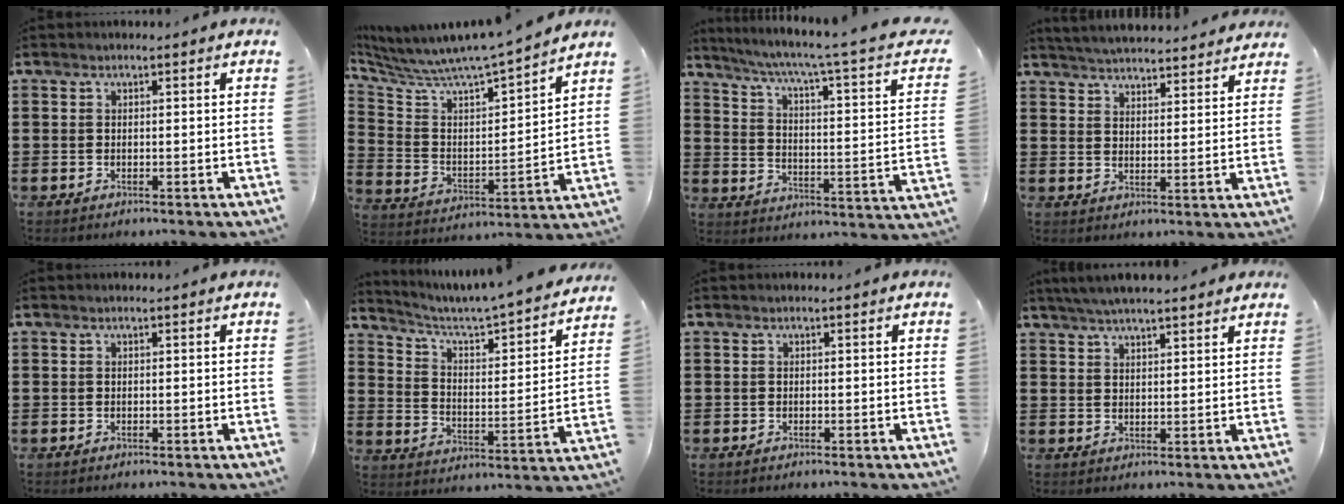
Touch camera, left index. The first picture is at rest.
{"total": 6.9, "force": [6.6, -0.7, 1.9], "torque": [-0.071, -0.071, 0.103]}
{"total": 4.8, "force": [2.9, -0.5, 3.8], "torque": [-0.085, -0.035, 0.036]}
{"total": 4.3, "force": [4.3, -0.4, 0.2], "torque": [-0.020, -0.026, 0.076]}
{"total": 0.0}
{"total": 3.0, "force": [2.6, 0.1, 1.4], "torque": [-0.047, -0.035, 0.030]}
{"total": 0.0}
{"total": 4.1, "force": [3.7, 0.1, 1.6], "torque": [-0.041, -0.004, 0.068]}